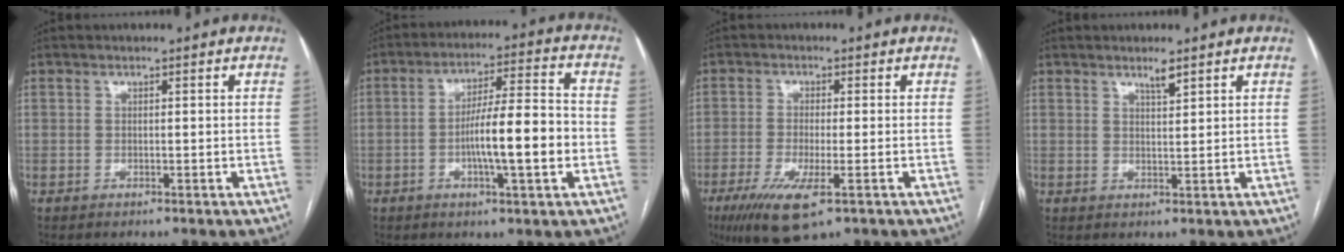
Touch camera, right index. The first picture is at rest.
{"total": 11.1, "force": [-2.1, 1.1, 10.8], "torque": [-0.174, 0.011, -0.035]}
{"total": 8.6, "force": [-4.4, 1.9, 7.2], "torque": [-0.137, -0.024, -0.071]}
{"total": 2.1, "force": [1.6, 0.1, 1.4], "torque": [-0.028, -0.002, 0.030]}